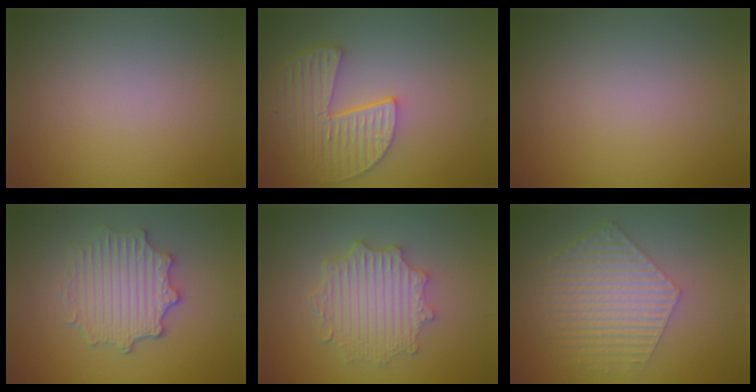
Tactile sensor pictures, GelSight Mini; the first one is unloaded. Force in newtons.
{"total": 5.3, "press": 4.4, "slide": 3.0}
{"total": 0.0}
{"total": 4.4, "press": 3.6, "slide": 2.5}
{"total": 4.4, "press": 3.6, "slide": 2.6}
{"total": 5.6, "press": 4.1, "slide": 3.9}